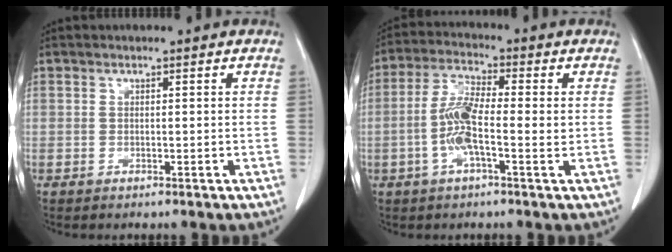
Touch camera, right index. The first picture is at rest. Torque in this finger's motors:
{"motor_torque": [0.33, -0.05, 0.24, 0.08]}